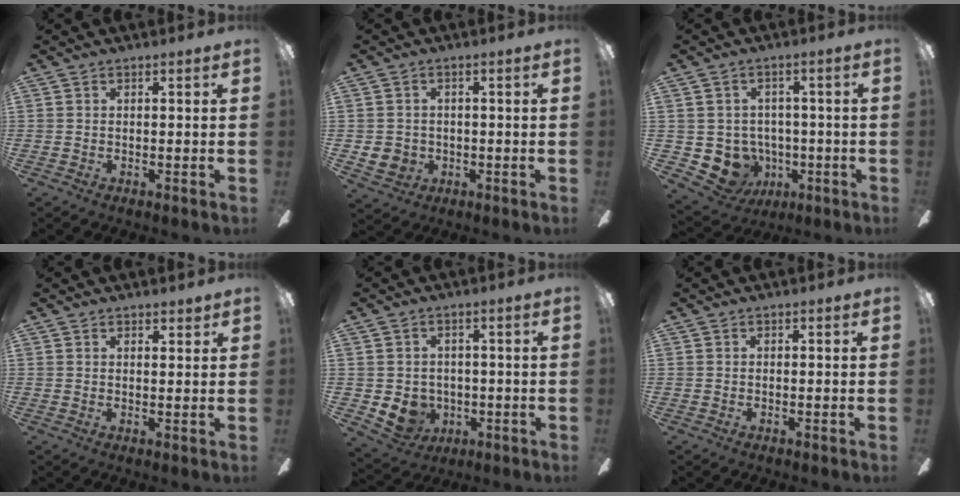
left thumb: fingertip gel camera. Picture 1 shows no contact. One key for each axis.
{"total": 3.9, "fx": -0.4, "fy": 3.8, "fz": 0.8, "tx": -0.018, "ty": 0.002, "tz": -0.007}
{"total": 8.1, "fx": -1.9, "fy": 7.5, "fz": 2.3, "tx": -0.073, "ty": 0.010, "tz": -0.027}
{"total": 1.9, "fx": 1.8, "fy": 0.7, "fz": 0.4, "tx": 0.006, "ty": -0.011, "tz": 0.030}
{"total": 6.8, "fx": -0.9, "fy": 6.3, "fz": 2.4, "tx": -0.063, "ty": 0.000, "tz": -0.013}
{"total": 0.0}